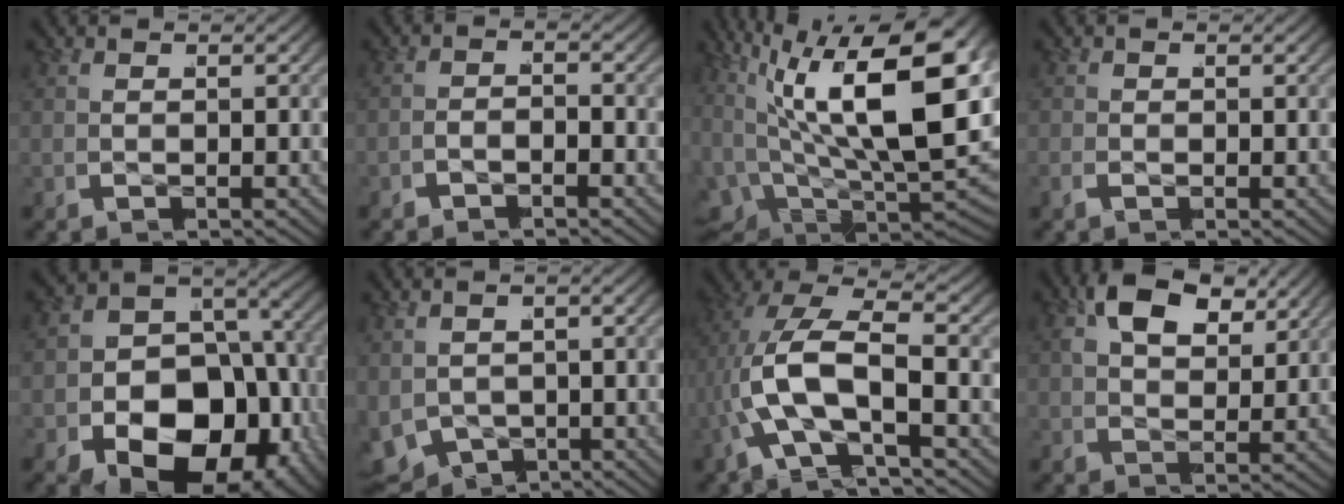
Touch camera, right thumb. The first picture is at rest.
{"total": 1.4, "force": [-1.3, -0.1, -0.4], "torque": [0.008, 0.001, -0.030]}
{"total": 18.0, "force": [3.1, 8.9, 15.3], "torque": [-0.277, -0.047, 0.079]}
{"total": 0.0}
{"total": 16.6, "force": [-3.3, 11.5, 11.6], "torque": [-0.216, -0.062, -0.029]}
{"total": 7.0, "force": [-2.4, 5.8, 3.2], "torque": [-0.081, -0.040, -0.021]}
{"total": 8.1, "force": [-0.1, 4.7, 6.6], "torque": [-0.180, -0.014, -0.003]}
{"total": 4.7, "force": [3.0, 2.0, 3.0], "torque": [-0.052, 0.007, 0.051]}